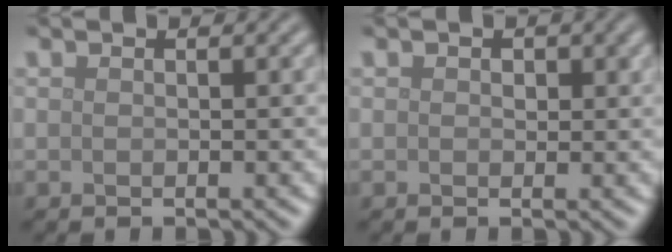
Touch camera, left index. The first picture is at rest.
{"total": 0.9, "force": [0.3, 0.7, 0.5], "torque": [-0.004, -0.003, 0.003]}